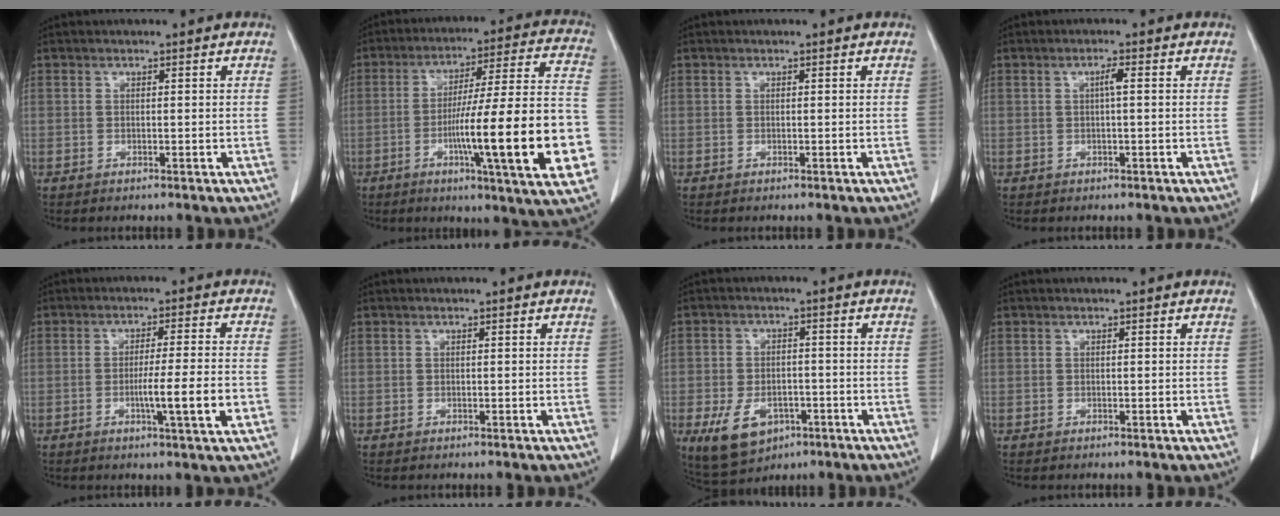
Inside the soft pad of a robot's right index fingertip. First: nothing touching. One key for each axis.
{"total": 23.8, "fx": -6.2, "fy": 0.7, "fz": 22.9, "tx": -0.283, "ty": 0.001, "tz": -0.092}
{"total": 0.0}
{"total": 1.5, "fx": 0.2, "fy": 0.0, "fz": 1.5, "tx": -0.029, "ty": 0.003, "tz": 0.003}
{"total": 7.9, "fx": -2.2, "fy": -0.6, "fz": 7.5, "tx": -0.117, "ty": -0.013, "tz": -0.036}
{"total": 0.0}
{"total": 8.0, "fx": -3.5, "fy": 5.5, "fz": 4.7, "tx": -0.088, "ty": 0.001, "tz": -0.044}
{"total": 0.0}